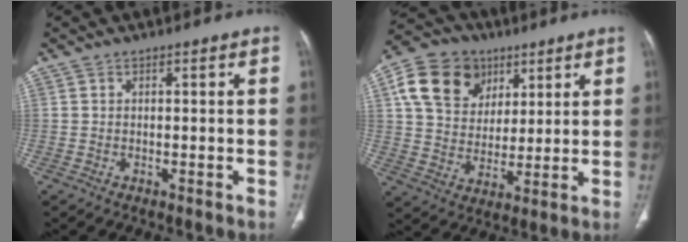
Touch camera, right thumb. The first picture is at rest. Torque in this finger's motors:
{"motor_torque": [-0.71, 1.06, 0.20, -0.07, 0.09]}